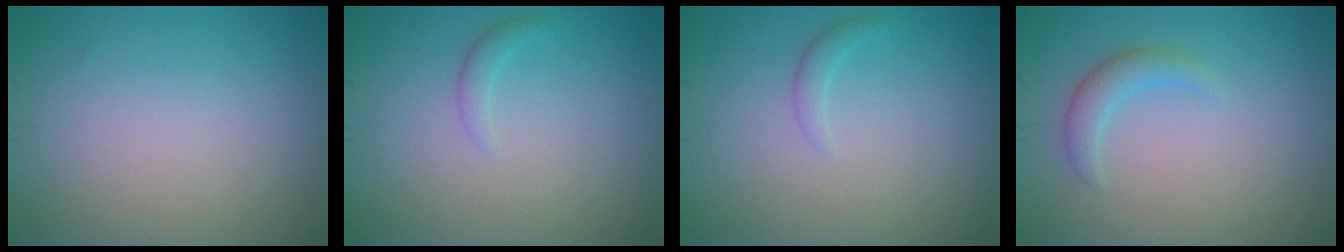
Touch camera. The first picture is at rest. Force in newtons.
{"total": 1.1, "press": 1.1, "slide": 0.1}
{"total": 1.1, "press": 1.1, "slide": 0.1}
{"total": 1.9, "press": 1.9, "slide": 0.1}